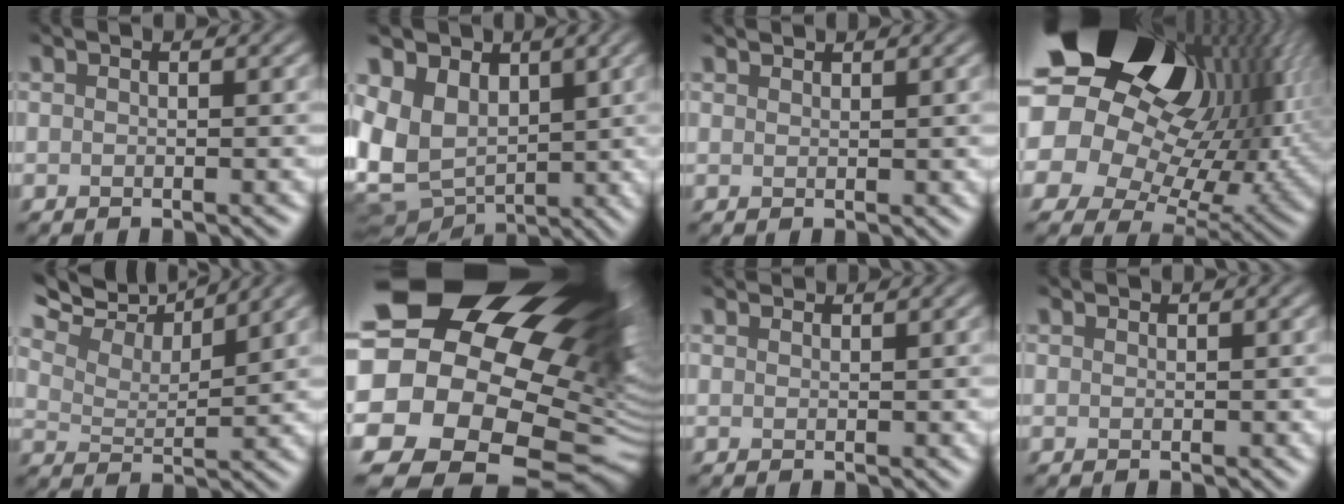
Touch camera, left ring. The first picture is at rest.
{"total": 8.2, "force": [0.5, 6.6, 4.9], "torque": [-0.100, -0.015, 0.013]}
{"total": 1.2, "force": [1.1, 0.4, 0.1], "torque": [-0.005, 0.002, 0.023]}
{"total": 22.5, "force": [7.4, 16.2, 13.8], "torque": [-0.255, 0.013, 0.127]}
{"total": 9.9, "force": [8.2, 2.7, 4.7], "torque": [-0.095, 0.027, 0.113]}
{"total": 22.4, "force": [-0.3, 17.3, 14.3], "torque": [-0.251, -0.005, -0.025]}
{"total": 1.5, "force": [1.4, 0.5, 0.3], "torque": [-0.010, 0.003, 0.022]}
{"total": 0.6, "force": [0.5, 0.4, 0.1], "torque": [0.000, -0.001, 0.010]}